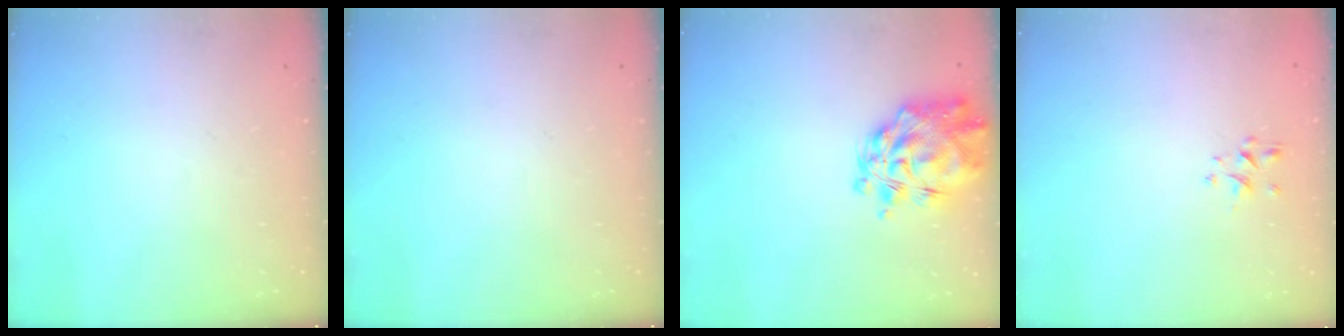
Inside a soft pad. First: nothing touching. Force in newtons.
{"total": 0.0}
{"total": 9.1, "press": 8.6, "slide": 3.0}
{"total": 1.3, "press": 1.1, "slide": 0.6}